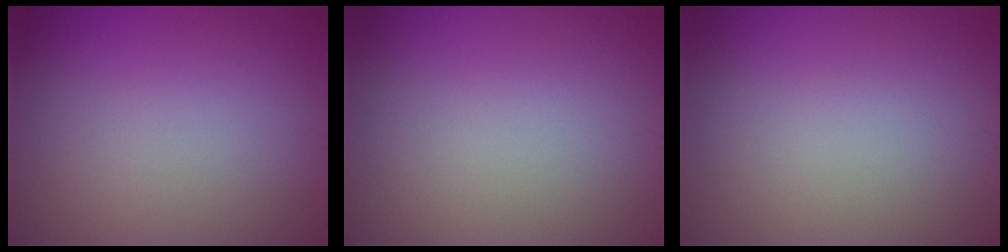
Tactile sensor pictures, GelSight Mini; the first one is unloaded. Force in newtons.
{"total": 0.0}
{"total": 0.0}